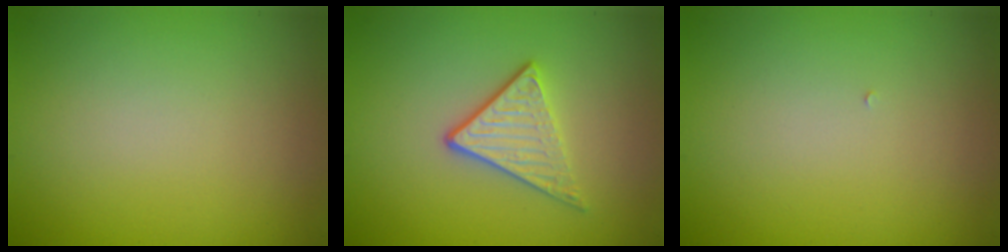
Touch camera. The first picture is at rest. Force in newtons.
{"total": 3.2, "press": 2.7, "slide": 1.8}
{"total": 0.0}